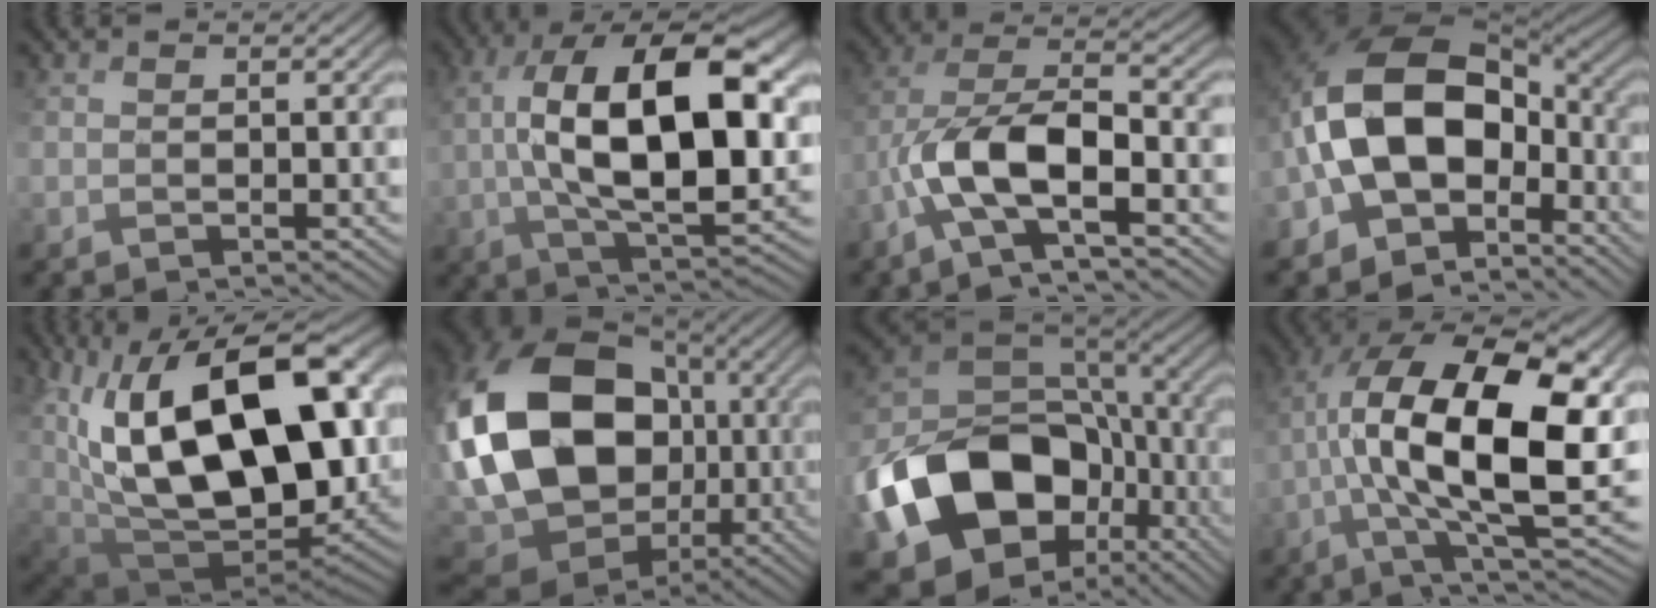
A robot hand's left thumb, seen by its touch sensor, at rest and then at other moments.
{"total": 17.3, "force": [1.8, 8.4, 15.1], "torque": [-0.263, 0.008, 0.025]}
{"total": 10.0, "force": [-3.7, 3.5, 8.6], "torque": [-0.174, 0.006, -0.081]}
{"total": 14.9, "force": [-3.3, 10.0, 10.6], "torque": [-0.205, 0.001, -0.077]}
{"total": 22.9, "force": [5.4, 12.2, 18.7], "torque": [-0.378, 0.008, 0.120]}
{"total": 24.0, "force": [0.1, 18.5, 15.2], "torque": [-0.388, -0.020, 0.009]}
{"total": 18.1, "force": [-5.0, 13.3, 11.3], "torque": [-0.258, -0.034, -0.083]}
{"total": 18.7, "force": [0.1, 8.2, 16.8], "torque": [-0.287, 0.018, -0.003]}